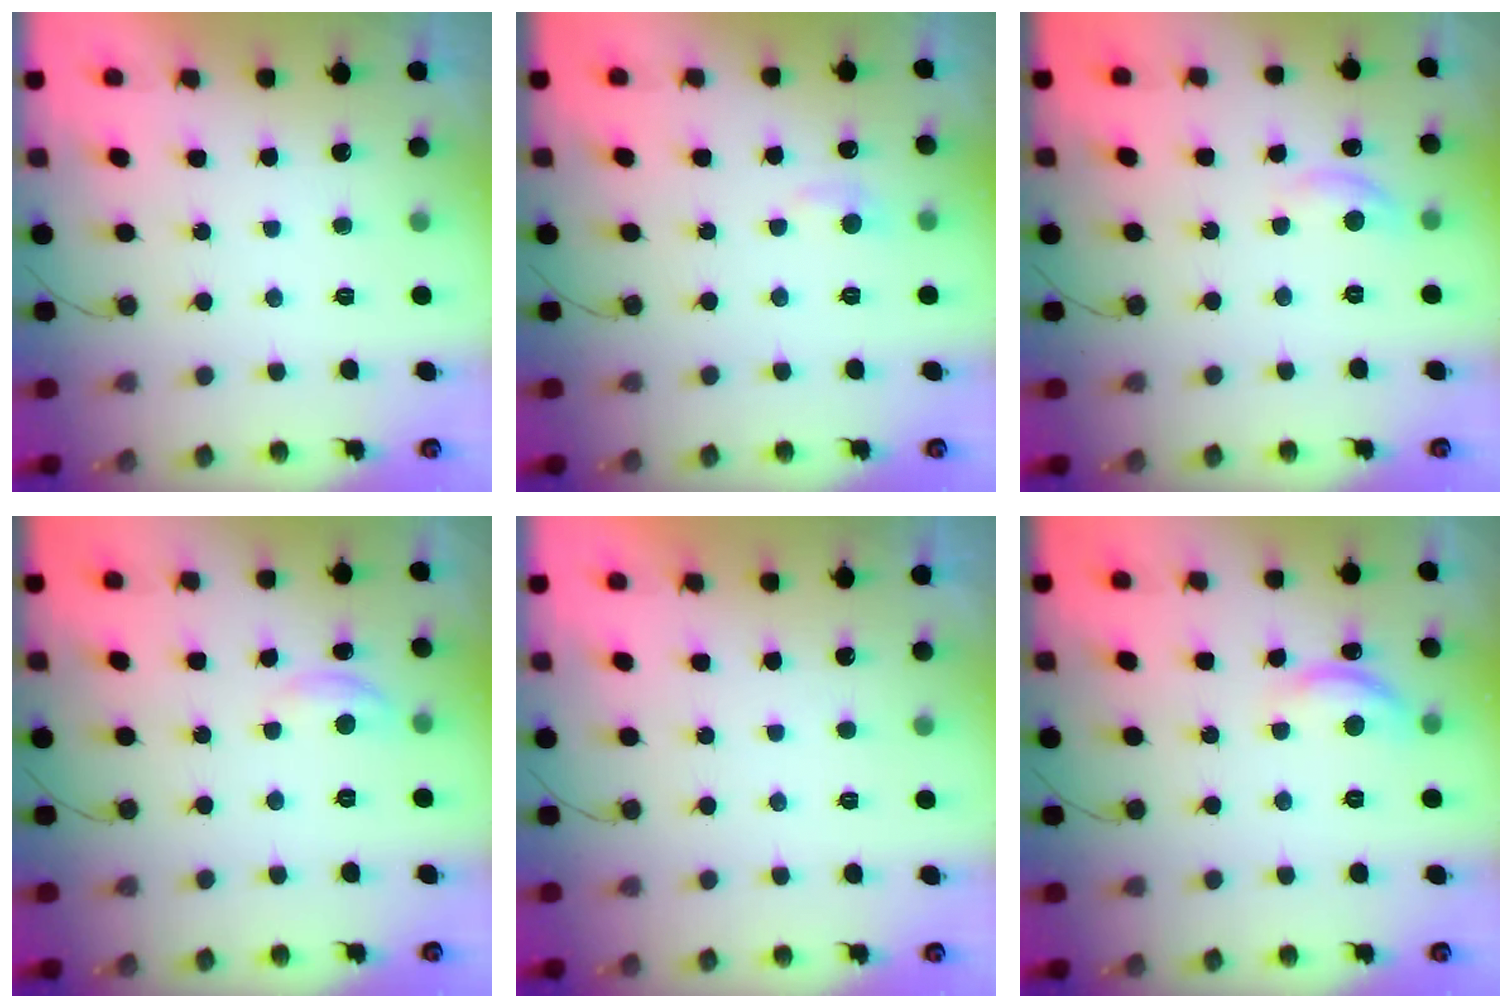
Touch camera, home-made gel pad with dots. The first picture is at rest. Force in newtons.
{"total": 4.8, "press": 4.8, "slide": 0.6}
{"total": 7.5, "press": 7.5, "slide": 0.6}
{"total": 3.7, "press": 3.7, "slide": 0.2}
{"total": 0.0}
{"total": 11.3, "press": 11.3, "slide": 0.8}